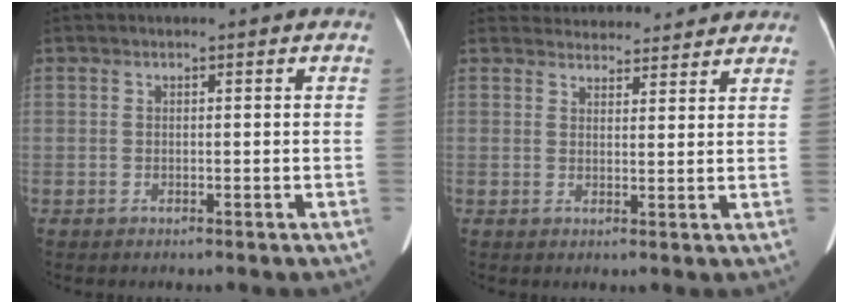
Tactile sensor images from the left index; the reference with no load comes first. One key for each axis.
{"total": 10.0, "fx": 9.6, "fy": 2.5, "fz": 1.2, "tx": -0.003, "ty": 0.026, "tz": 0.114}